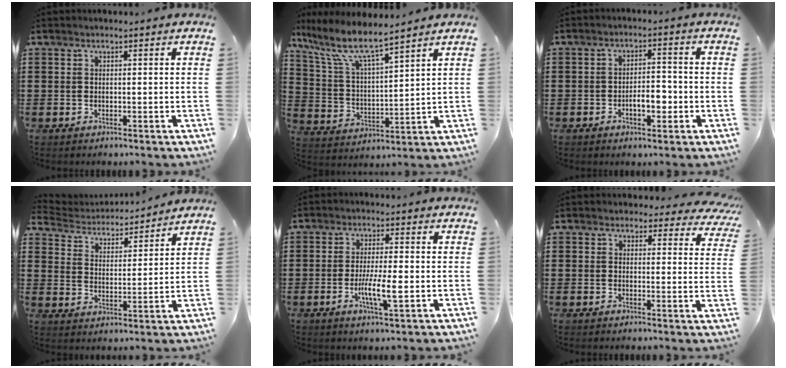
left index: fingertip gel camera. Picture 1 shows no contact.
{"total": 8.1, "force": [6.5, 1.3, 4.7], "torque": [-0.120, -0.032, 0.108]}
{"total": 4.7, "force": [-1.5, 2.2, 3.8], "torque": [-0.059, 0.007, -0.031]}
{"total": 3.4, "force": [3.4, 0.6, 0.1], "torque": [-0.025, -0.026, 0.052]}
{"total": 6.1, "force": [-1.5, 1.1, 5.8], "torque": [-0.108, -0.006, -0.028]}
{"total": 2.8, "force": [2.4, 1.2, 0.9], "torque": [-0.021, -0.006, 0.041]}